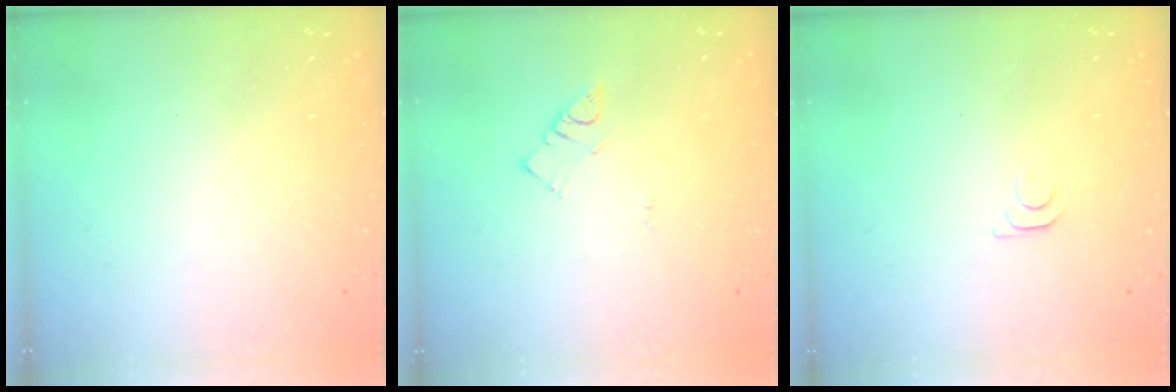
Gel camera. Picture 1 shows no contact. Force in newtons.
{"total": 4.3, "press": 4.2, "slide": 0.7}
{"total": 4.3, "press": 4.2, "slide": 0.5}